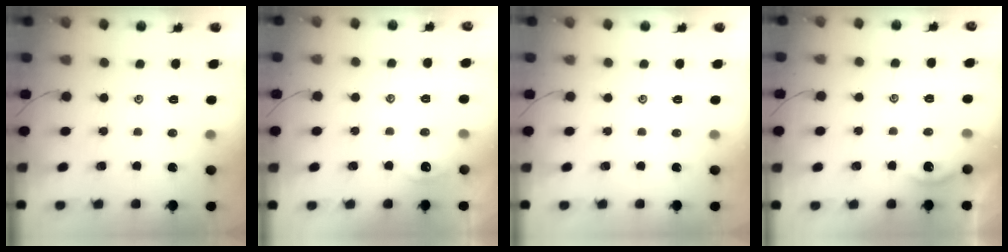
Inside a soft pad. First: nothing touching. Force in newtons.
{"total": 2.7, "press": 2.7, "slide": 0.3}
{"total": 0.0}
{"total": 2.6, "press": 2.6, "slide": 0.3}